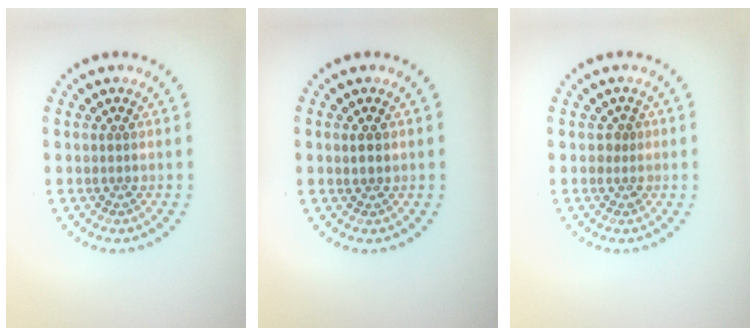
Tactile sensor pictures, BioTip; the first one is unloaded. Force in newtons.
{"total": 1.0, "press": 1.0, "slide": 0.3}
{"total": 1.0, "press": 0.8, "slide": 0.7}